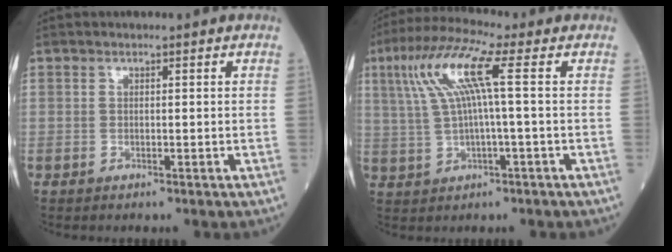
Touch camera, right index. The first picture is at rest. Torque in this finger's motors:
{"motor_torque": [0.33, 0.15, 0.61, 0.21]}